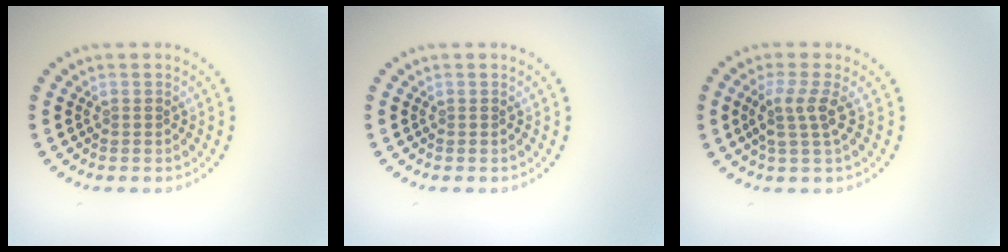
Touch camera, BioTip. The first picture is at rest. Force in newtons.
{"total": 0.0}
{"total": 2.5, "press": 1.9, "slide": 1.6}